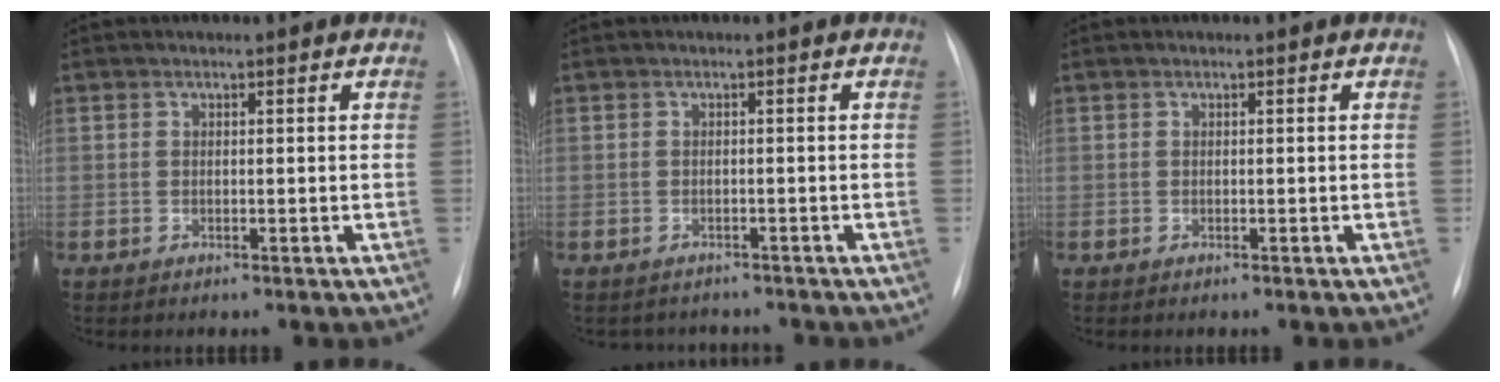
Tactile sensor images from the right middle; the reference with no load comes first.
{"total": 3.3, "force": [-3.0, 1.3, -0.1], "torque": [0.003, 0.006, -0.038]}
{"total": 0.0}